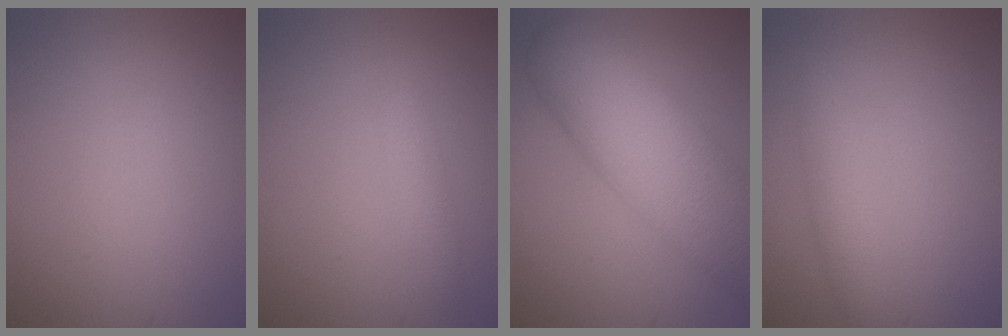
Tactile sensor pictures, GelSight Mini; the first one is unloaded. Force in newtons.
{"total": 1.4, "press": 1.4, "slide": 0.1}
{"total": 11.0, "press": 11.0, "slide": 0.5}
{"total": 2.0, "press": 1.9, "slide": 0.2}